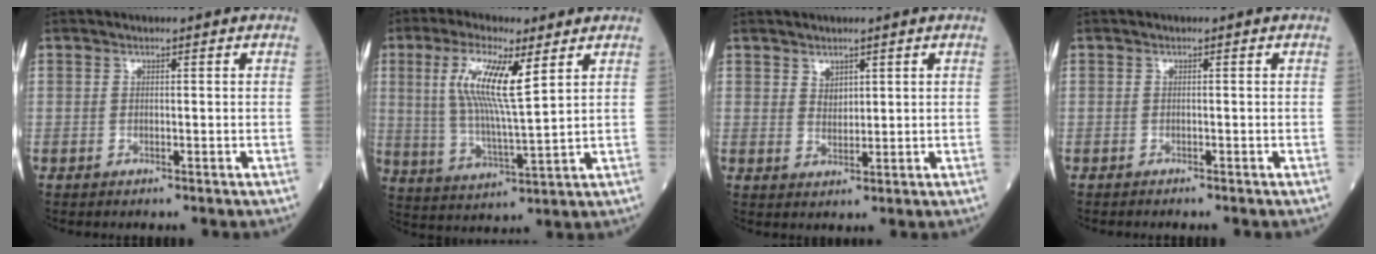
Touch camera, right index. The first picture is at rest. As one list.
[{"total": 11.2, "force": [4.3, 1.4, 10.3], "torque": [-0.212, 0.003, 0.083]}, {"total": 2.0, "force": [1.4, 1.2, 0.9], "torque": [-0.016, -0.003, 0.032]}, {"total": 0.8, "force": [-0.8, -0.1, 0.4], "torque": [-0.002, 0.001, -0.009]}]